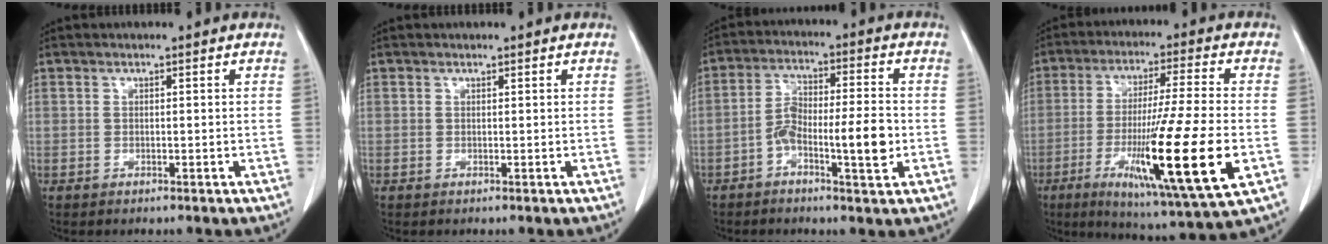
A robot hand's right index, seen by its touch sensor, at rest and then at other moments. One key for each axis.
{"total": 0.0}
{"total": 8.4, "fx": -2.6, "fy": 1.6, "fz": 7.8, "tx": -0.140, "ty": 0.016, "tz": -0.046}
{"total": 19.7, "fx": -5.4, "fy": 0.0, "fz": 18.9, "tx": -0.330, "ty": -0.043, "tz": -0.093}